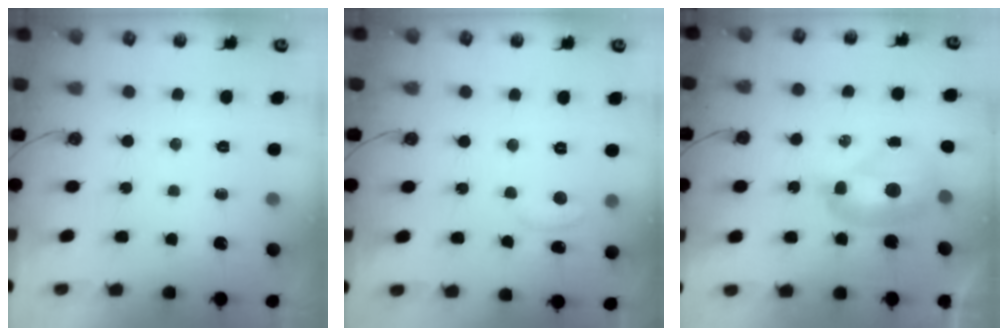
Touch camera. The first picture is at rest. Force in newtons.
{"total": 2.6, "press": 2.6, "slide": 0.2}
{"total": 3.4, "press": 3.4, "slide": 0.2}